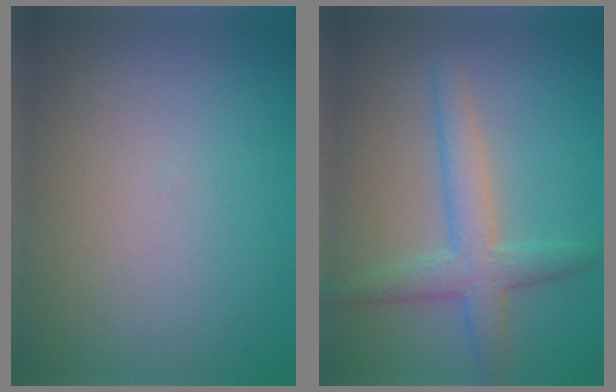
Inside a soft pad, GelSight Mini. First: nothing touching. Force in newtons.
{"total": 3.8, "press": 3.8, "slide": 0.2}